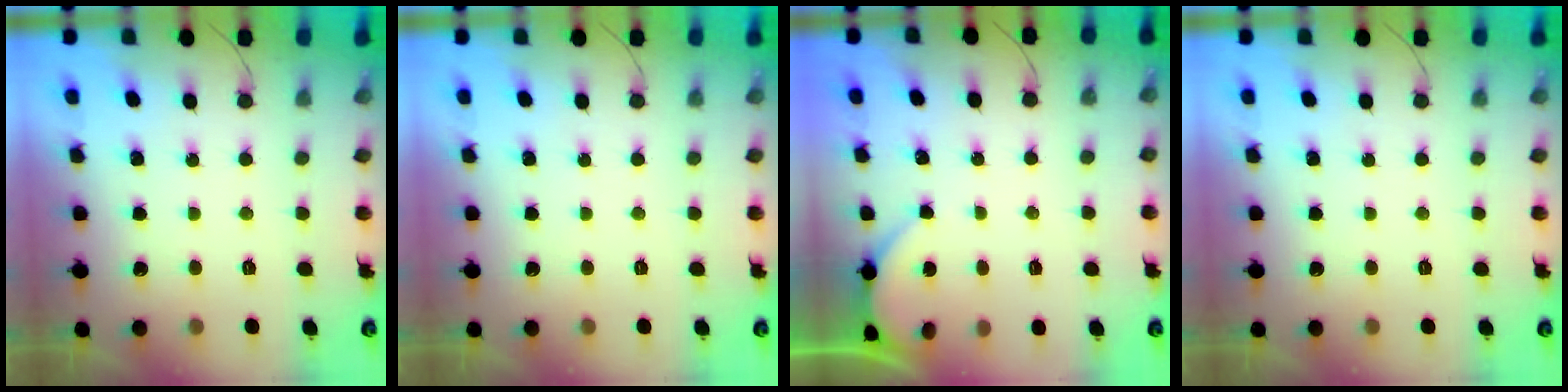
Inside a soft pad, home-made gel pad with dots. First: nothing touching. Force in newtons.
{"total": 0.0}
{"total": 2.2, "press": 2.2, "slide": 0.3}
{"total": 0.0}